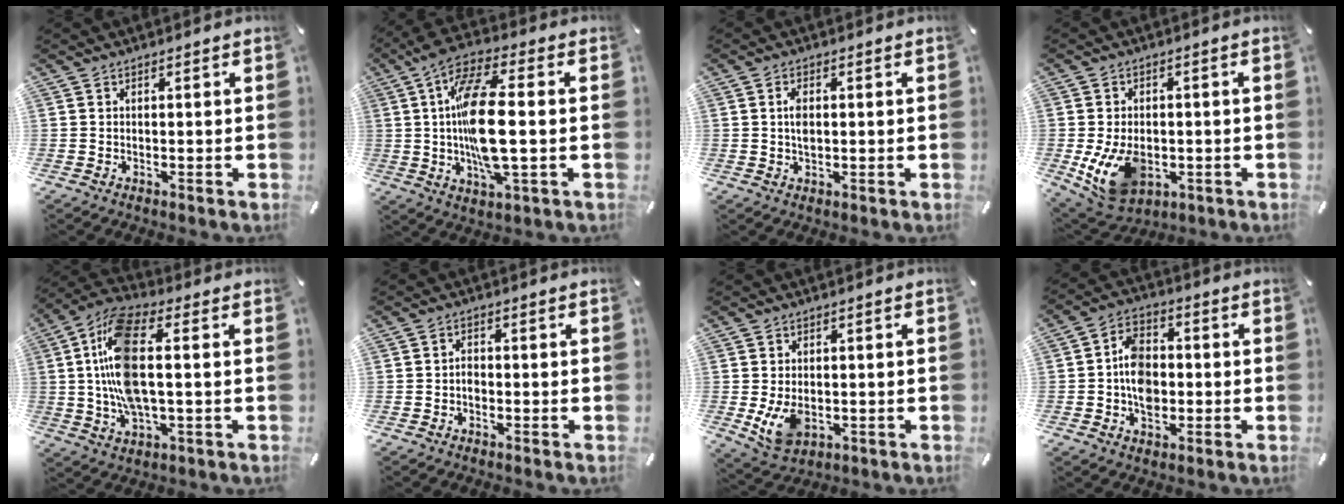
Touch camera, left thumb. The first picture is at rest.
{"total": 16.9, "force": [0.0, 5.5, 16.0], "torque": [-0.312, -0.010, -0.007]}
{"total": 3.1, "force": [0.3, 1.7, 2.6], "torque": [-0.047, 0.002, 0.003]}
{"total": 11.8, "force": [-2.5, 8.4, 7.9], "torque": [-0.148, -0.002, -0.039]}
{"total": 14.8, "force": [0.9, 6.5, 13.3], "torque": [-0.293, -0.008, 0.010]}
{"total": 2.0, "force": [-0.6, 1.4, 1.3], "torque": [-0.026, 0.005, -0.012]}
{"total": 6.3, "force": [-0.8, 4.5, 4.3], "torque": [-0.083, -0.005, -0.015]}
{"total": 9.0, "force": [-1.4, 6.8, 5.6], "torque": [-0.106, 0.011, -0.025]}